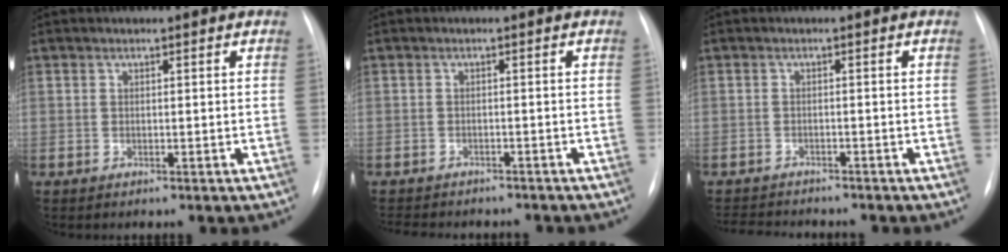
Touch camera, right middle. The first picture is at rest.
{"total": 9.8, "force": [-8.6, 3.2, 3.4], "torque": [-0.062, -0.001, -0.108]}
{"total": 6.6, "force": [-6.2, 1.2, 1.8], "torque": [-0.025, -0.006, -0.093]}